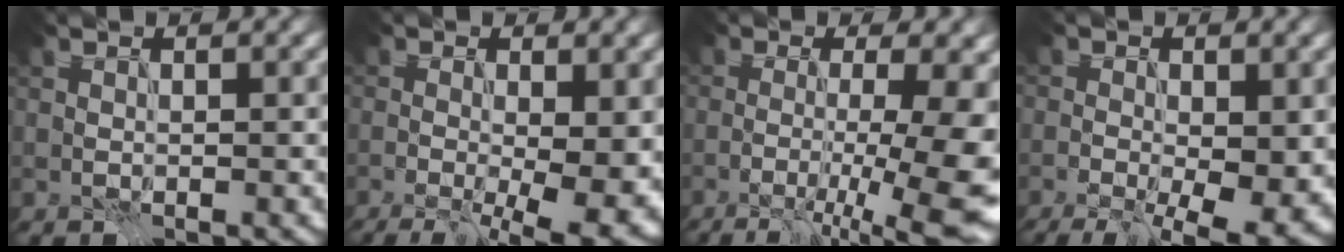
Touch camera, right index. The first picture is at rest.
{"total": 8.5, "force": [-1.0, 3.0, 7.9], "torque": [-0.086, -0.013, -0.007]}
{"total": 12.7, "force": [-1.6, 4.4, 11.8], "torque": [-0.093, 0.010, -0.026]}
{"total": 6.7, "force": [-1.6, 2.6, 5.9], "torque": [-0.086, -0.013, -0.021]}